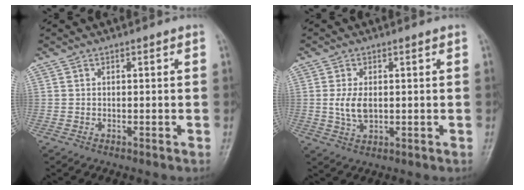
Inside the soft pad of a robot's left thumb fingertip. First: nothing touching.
{"total": 4.6, "force": [0.4, 2.6, 3.8], "torque": [-0.077, -0.007, 0.011]}